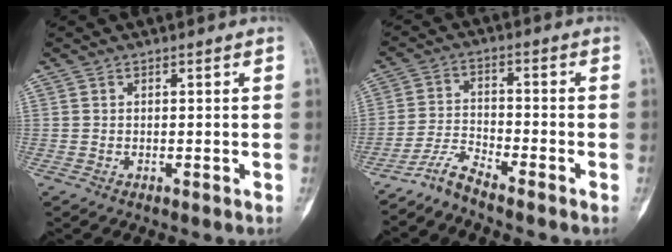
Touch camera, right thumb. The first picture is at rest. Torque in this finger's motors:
{"motor_torque": [0.34, -0.34, 0.34, -0.38, 0.00]}